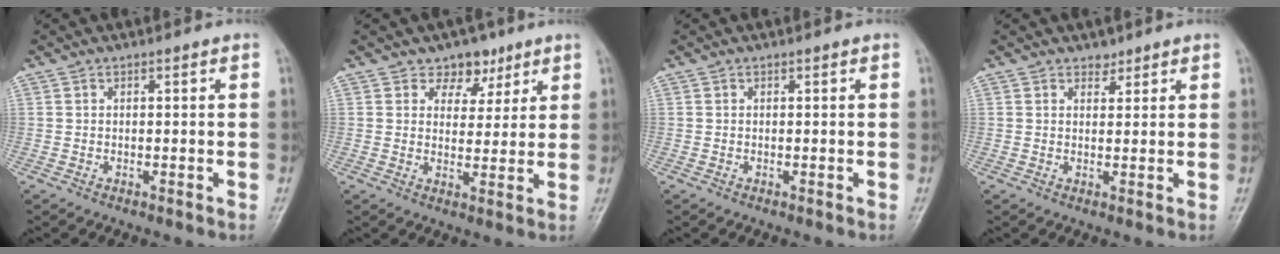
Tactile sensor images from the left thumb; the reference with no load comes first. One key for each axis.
{"total": 5.5, "fx": 3.6, "fy": 3.9, "fz": 1.2, "tx": 0.015, "ty": -0.017, "tz": 0.054}
{"total": 0.0}
{"total": 1.9, "fx": 1.5, "fy": 1.1, "fz": 0.3, "tx": 0.011, "ty": -0.010, "tz": 0.018}